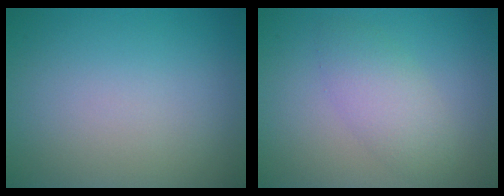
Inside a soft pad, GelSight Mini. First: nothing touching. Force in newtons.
{"total": 3.2, "press": 3.2, "slide": 0.1}